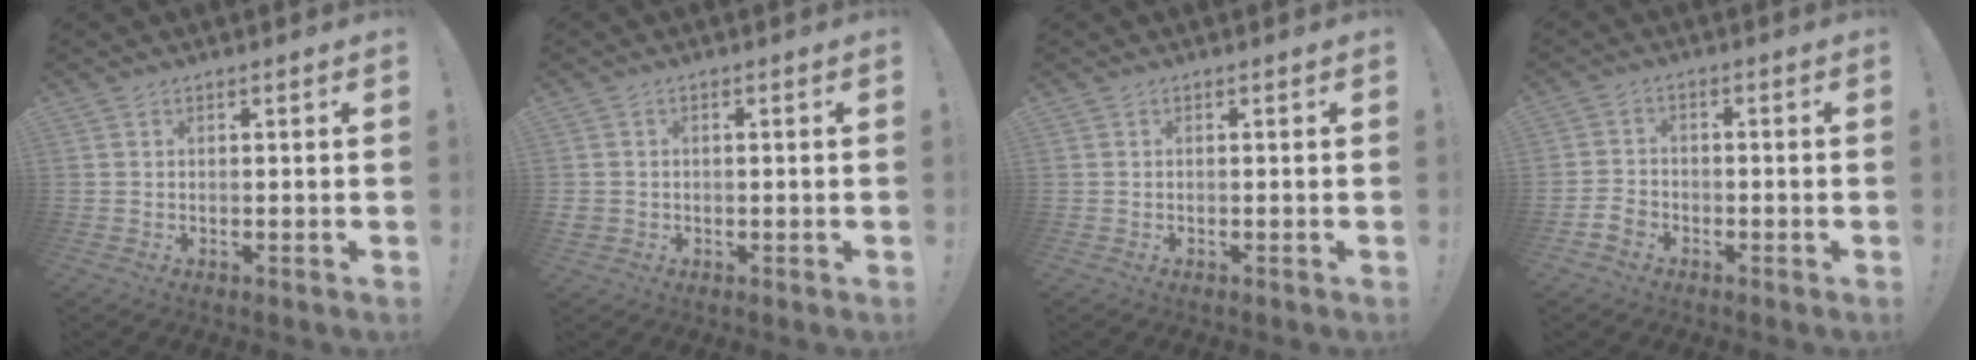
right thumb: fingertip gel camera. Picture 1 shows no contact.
{"total": 2.2, "force": [-0.1, 2.0, 0.7], "torque": [-0.008, 0.001, -0.001]}
{"total": 0.0}
{"total": 4.9, "force": [-2.8, 3.4, 2.1], "torque": [-0.045, 0.015, -0.051]}